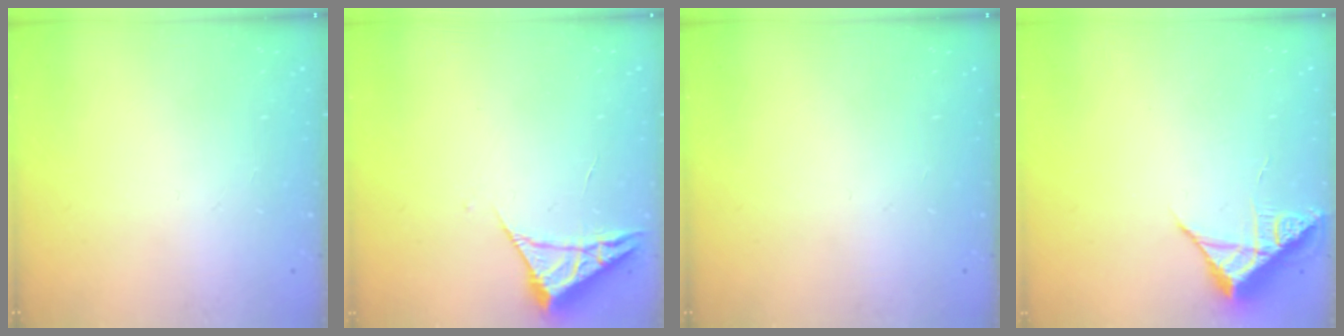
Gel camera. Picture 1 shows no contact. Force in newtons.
{"total": 4.2, "press": 4.2, "slide": 0.5}
{"total": 0.0}
{"total": 7.1, "press": 7.1, "slide": 0.3}